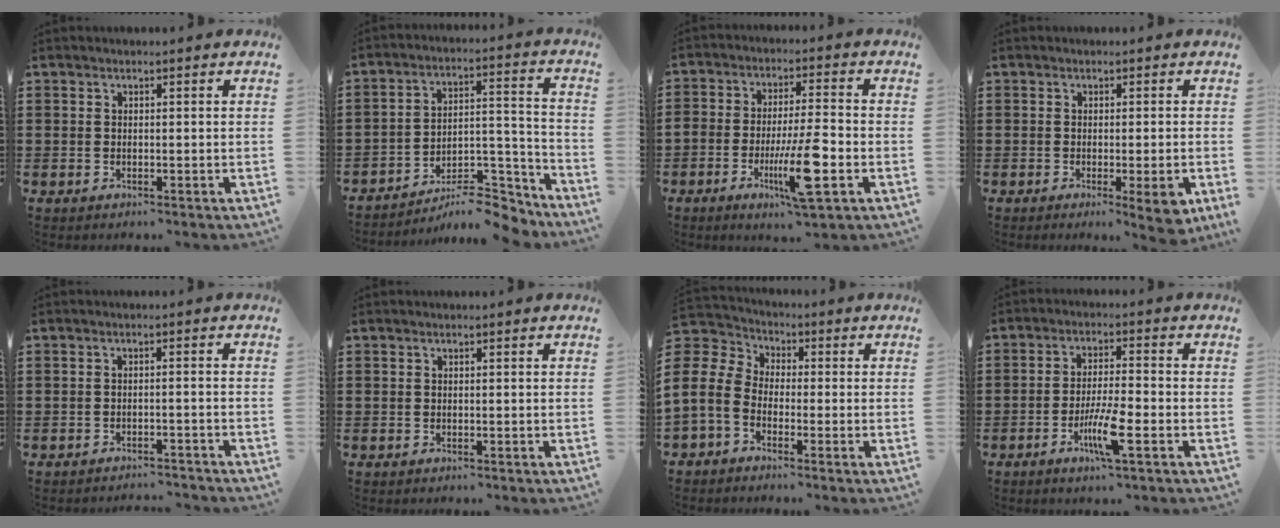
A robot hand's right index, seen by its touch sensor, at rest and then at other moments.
{"total": 9.6, "force": [-8.4, 2.5, 4.0], "torque": [-0.046, 0.034, -0.156]}
{"total": 10.6, "force": [-4.0, 1.6, 9.7], "torque": [-0.180, -0.009, -0.071]}
{"total": 3.6, "force": [-1.4, 0.1, 3.3], "torque": [-0.059, -0.017, -0.021]}
{"total": 1.9, "force": [-1.9, -0.1, 0.2], "torque": [-0.007, 0.000, -0.039]}
{"total": 0.0}
{"total": 7.0, "force": [-1.8, 5.5, 4.0], "torque": [-0.130, 0.000, -0.045]}
{"total": 6.9, "force": [-2.9, 0.9, 6.2], "torque": [-0.127, -0.013, -0.056]}